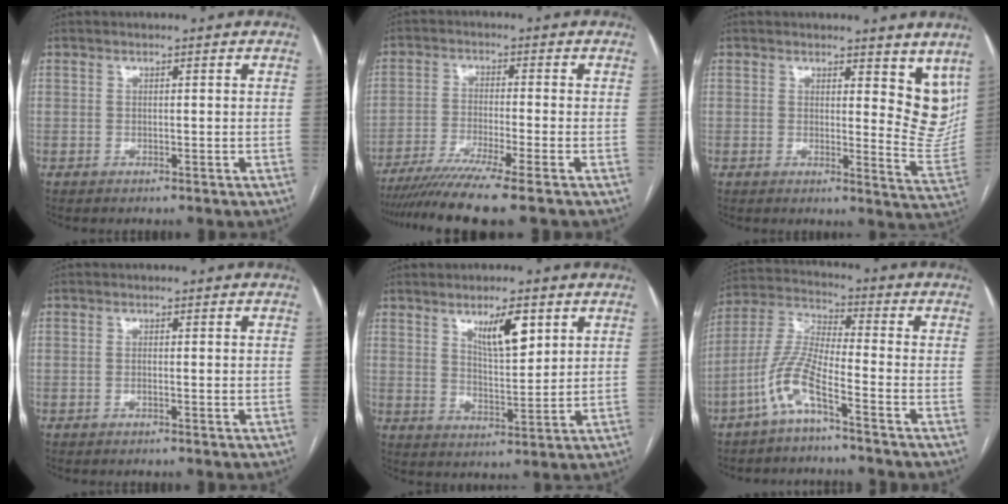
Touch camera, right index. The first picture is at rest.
{"total": 10.1, "force": [-7.9, -1.9, 5.9], "torque": [-0.088, -0.030, -0.128]}
{"total": 9.7, "force": [6.9, 3.6, 5.7], "torque": [-0.056, -0.035, 0.076]}
{"total": 1.1, "force": [-0.1, 0.3, 1.1], "torque": [-0.018, 0.000, -0.002]}
{"total": 7.0, "force": [3.7, 1.6, 5.7], "torque": [-0.102, -0.006, 0.068]}
{"total": 8.2, "force": [-4.7, 0.8, 6.7], "torque": [-0.160, 0.004, -0.100]}